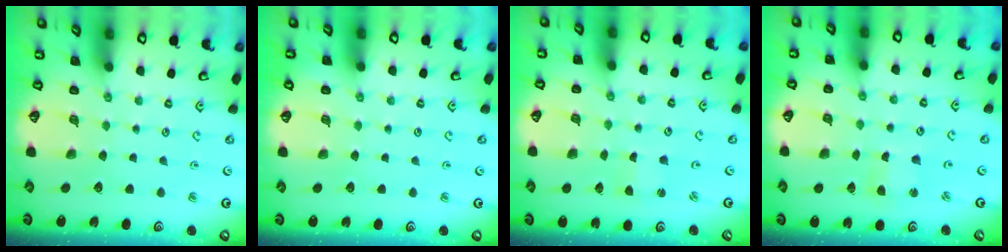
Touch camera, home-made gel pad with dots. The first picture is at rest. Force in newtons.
{"total": 0.0}
{"total": 1.0, "press": 1.0, "slide": 0.1}
{"total": 2.1, "press": 2.1, "slide": 0.3}